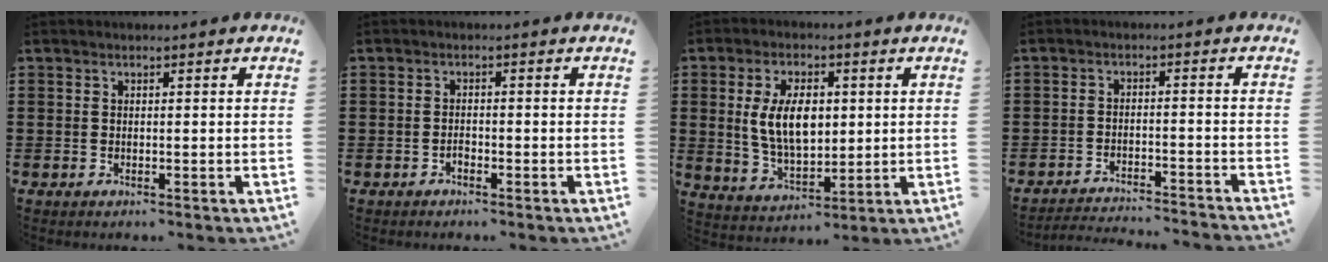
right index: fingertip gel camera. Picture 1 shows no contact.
{"total": 1.0, "force": [-0.8, 0.5, 0.4], "torque": [-0.011, -0.001, -0.015]}
{"total": 8.9, "force": [1.2, 5.0, 7.3], "torque": [-0.151, 0.007, 0.018]}
{"total": 3.1, "force": [-3.1, -0.1, 0.5], "torque": [-0.013, 0.000, -0.065]}